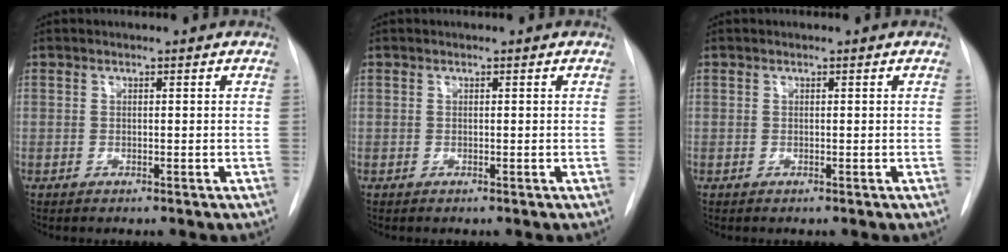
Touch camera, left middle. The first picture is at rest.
{"total": 0.0}
{"total": 0.0}